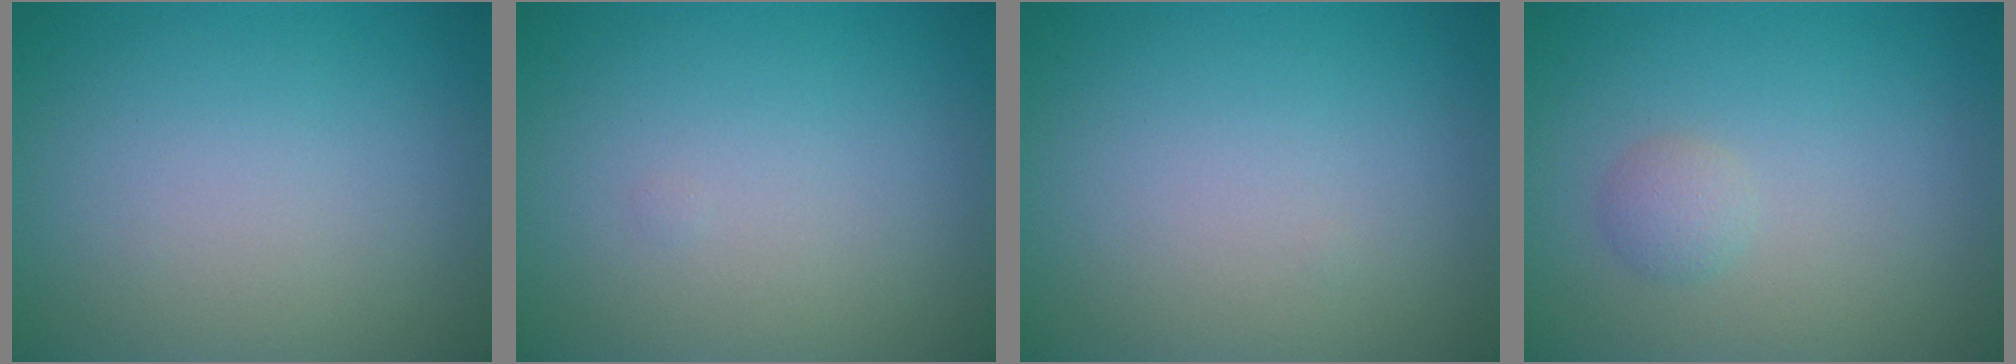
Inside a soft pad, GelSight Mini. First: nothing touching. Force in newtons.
{"total": 0.0}
{"total": 0.0}
{"total": 1.3, "press": 1.3, "slide": 0.1}